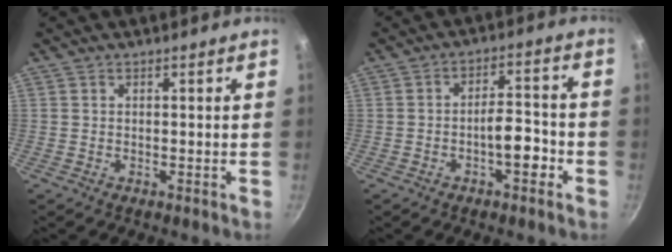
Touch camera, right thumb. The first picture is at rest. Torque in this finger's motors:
{"motor_torque": [1.42, 1.40, 0.93, -0.90, 0.25]}